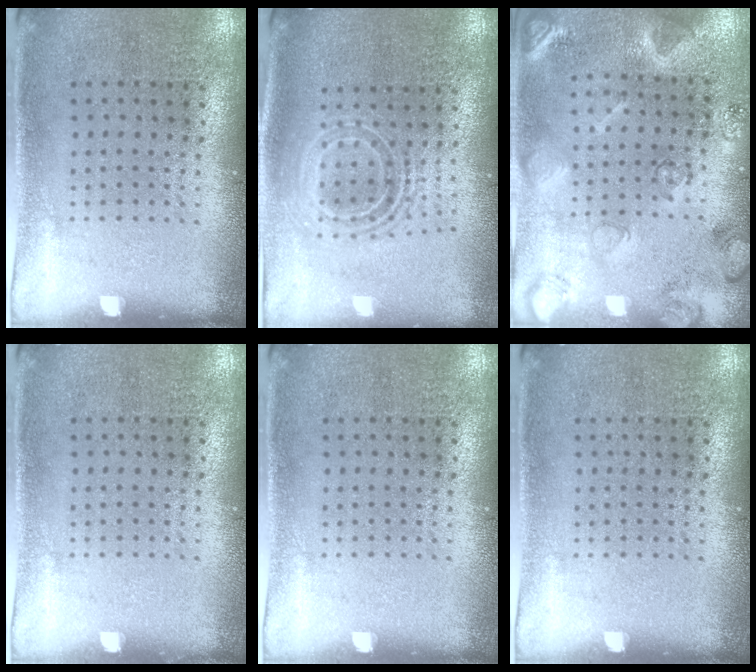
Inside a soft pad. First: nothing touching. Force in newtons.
{"total": 2.0, "press": 1.5, "slide": 1.4}
{"total": 2.3, "press": 2.3, "slide": 0.3}
{"total": 0.0}
{"total": 0.0}
{"total": 0.0}